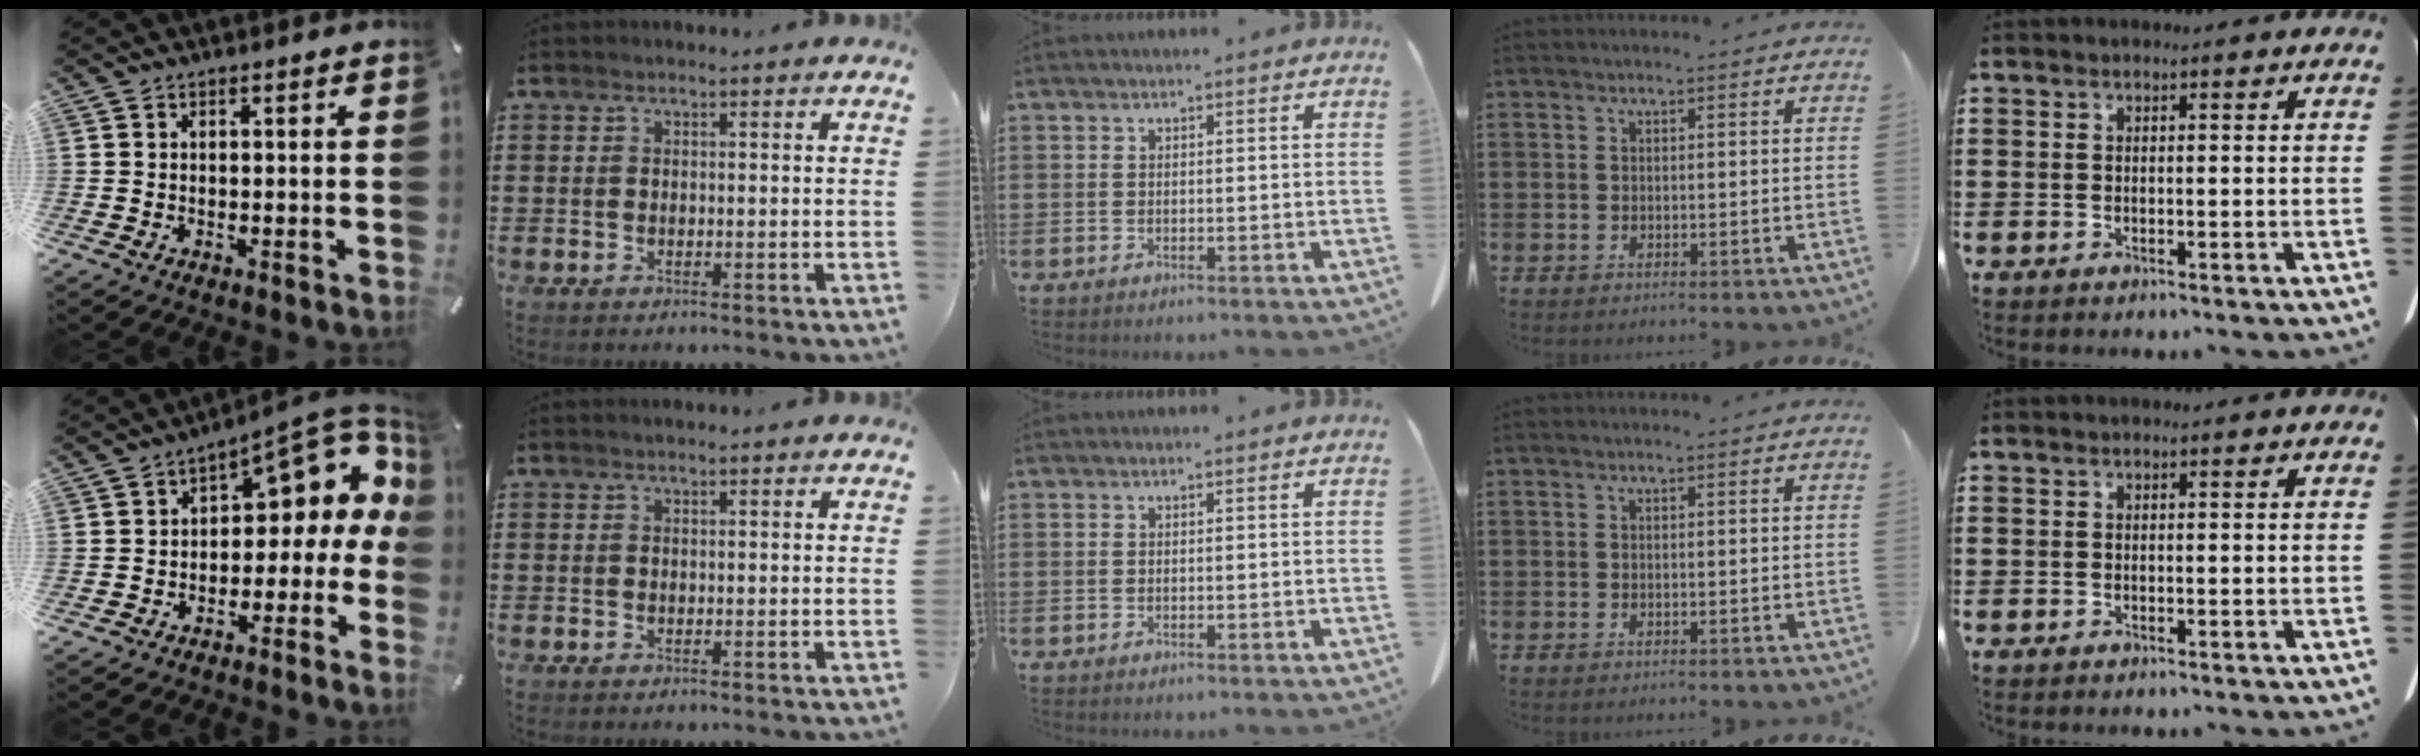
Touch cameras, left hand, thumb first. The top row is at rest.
{"thumb": {"total": 11.3, "force": [5.8, 5.7, 7.9], "torque": [-0.097, -0.050, 0.096]}}